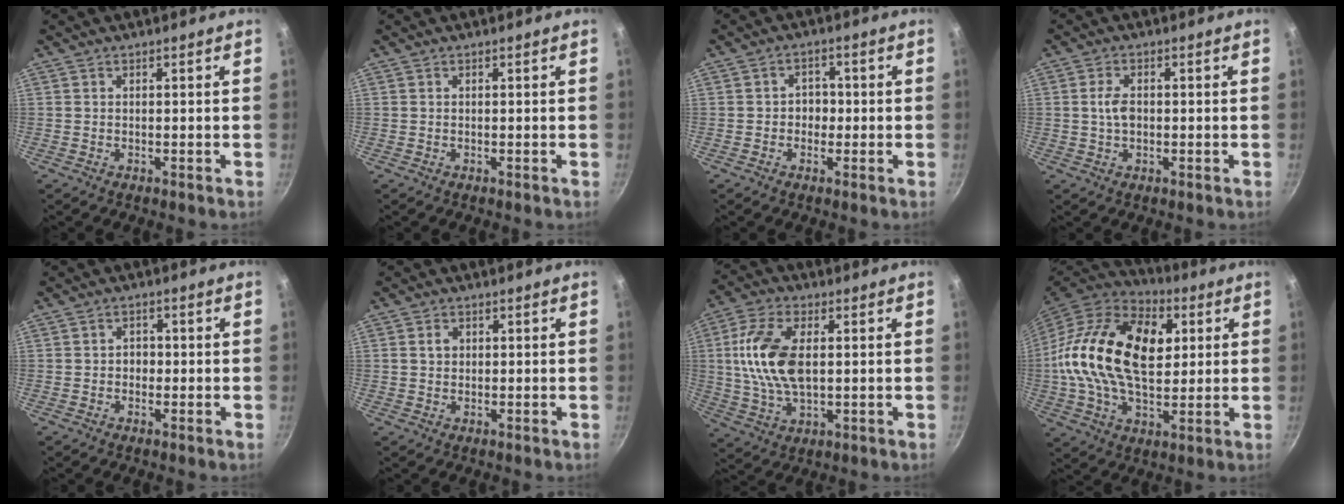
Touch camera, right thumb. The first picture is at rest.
{"total": 0.0}
{"total": 3.4, "force": [-0.5, 3.0, 1.5], "torque": [0.005, 0.009, -0.010]}
{"total": 3.4, "force": [0.1, 2.1, 2.7], "torque": [-0.048, 0.007, -0.002]}
{"total": 2.3, "force": [-0.4, 2.0, 1.1], "torque": [-0.002, 0.004, -0.008]}
{"total": 2.3, "force": [0.4, 1.9, 1.2], "torque": [-0.010, 0.005, 0.006]}
{"total": 13.5, "force": [1.7, 7.2, 11.3], "torque": [-0.217, 0.005, 0.029]}
{"total": 27.0, "force": [4.8, 16.5, 20.9], "torque": [-0.372, 0.018, 0.068]}